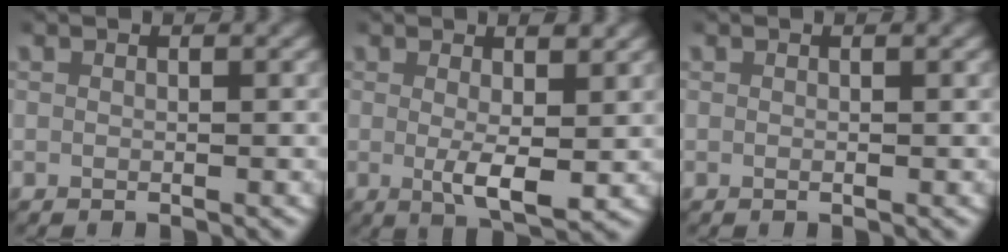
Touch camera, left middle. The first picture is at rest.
{"total": 3.7, "force": [0.1, 1.0, 3.6], "torque": [-0.061, -0.015, 0.010]}
{"total": 0.0}